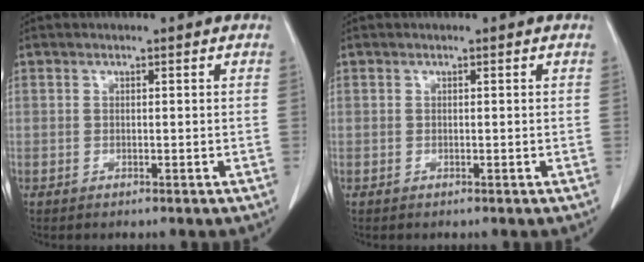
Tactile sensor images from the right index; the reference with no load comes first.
{"total": 0.0}